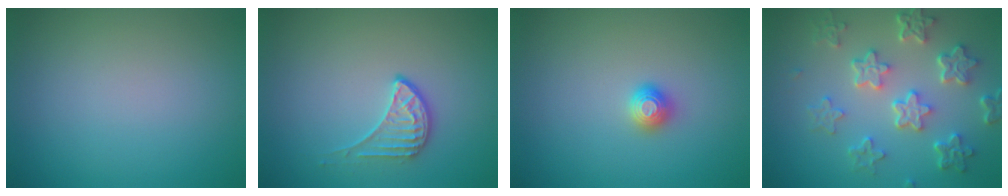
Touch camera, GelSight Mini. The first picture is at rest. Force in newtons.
{"total": 2.0, "press": 1.5, "slide": 1.3}
{"total": 1.2, "press": 1.2, "slide": 0.2}
{"total": 5.8, "press": 4.4, "slide": 3.8}